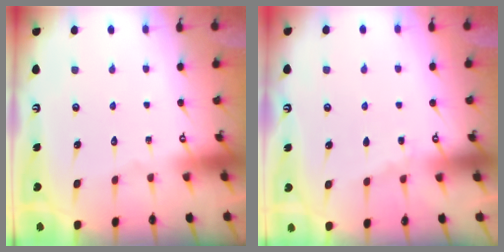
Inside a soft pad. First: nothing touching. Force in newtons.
{"total": 3.4, "press": 3.4, "slide": 0.6}